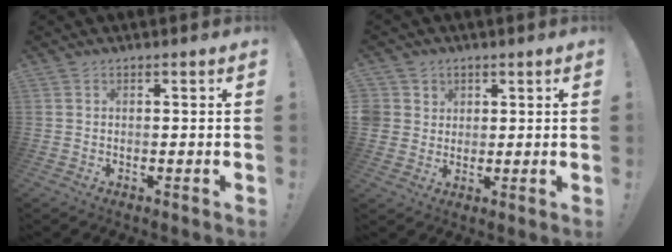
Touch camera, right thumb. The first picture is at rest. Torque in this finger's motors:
{"motor_torque": [0.06, 0.08, 0.20, 0.23, 0.25]}